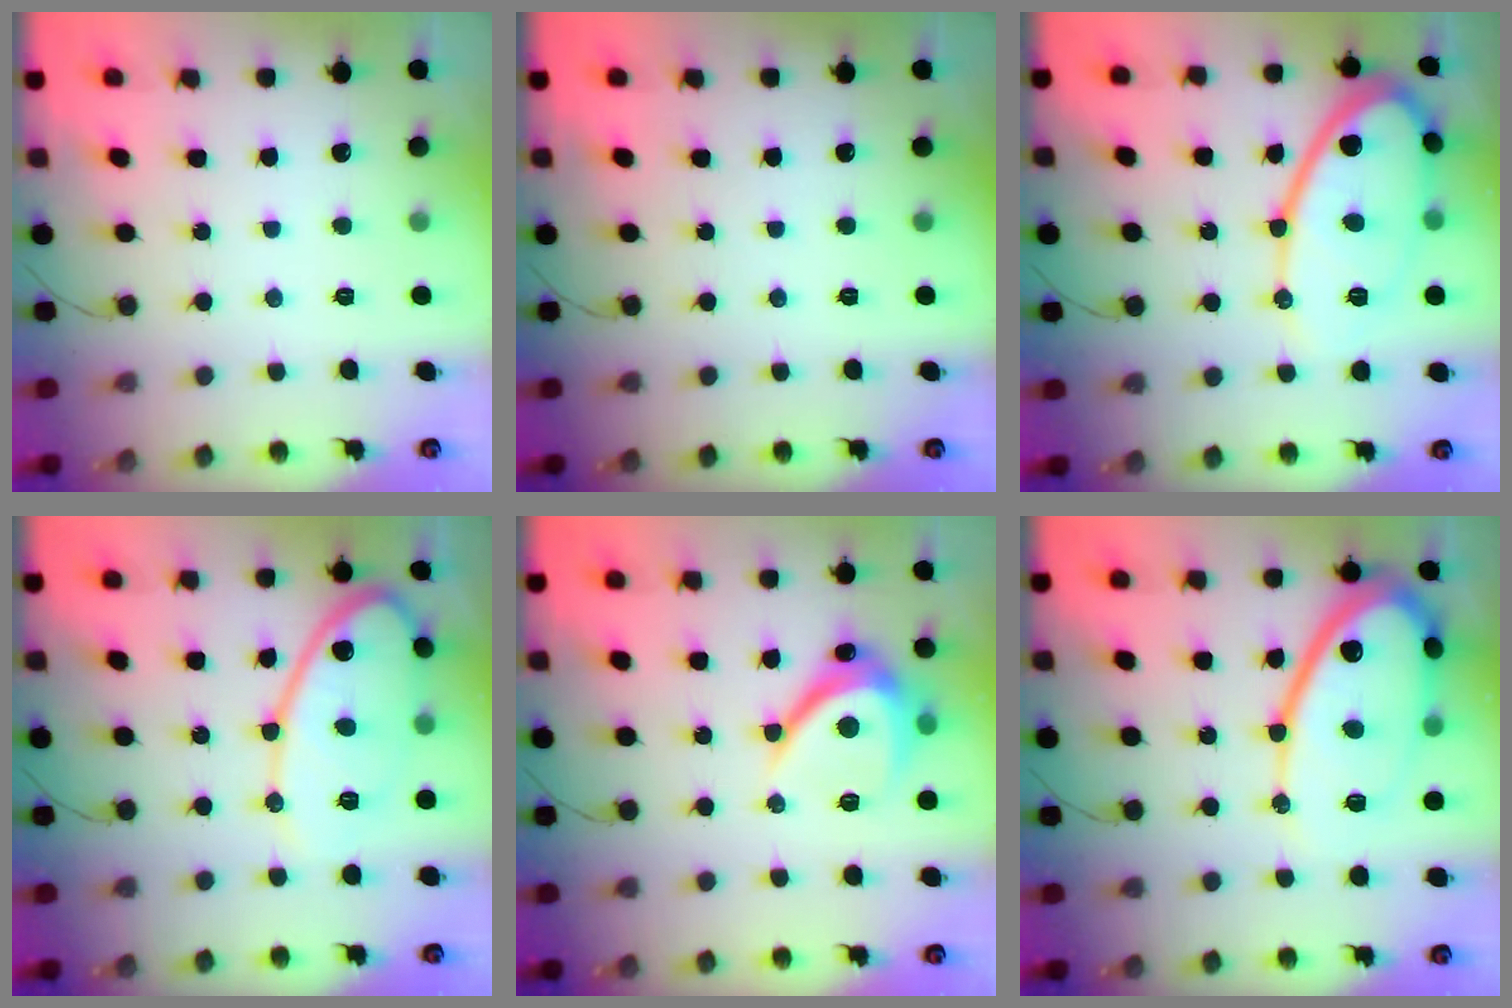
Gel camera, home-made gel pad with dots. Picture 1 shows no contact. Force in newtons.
{"total": 0.0}
{"total": 17.5, "press": 17.4, "slide": 1.2}
{"total": 14.8, "press": 14.8, "slide": 1.3}
{"total": 10.5, "press": 10.5, "slide": 0.7}
{"total": 20.0, "press": 20.0, "slide": 1.8}